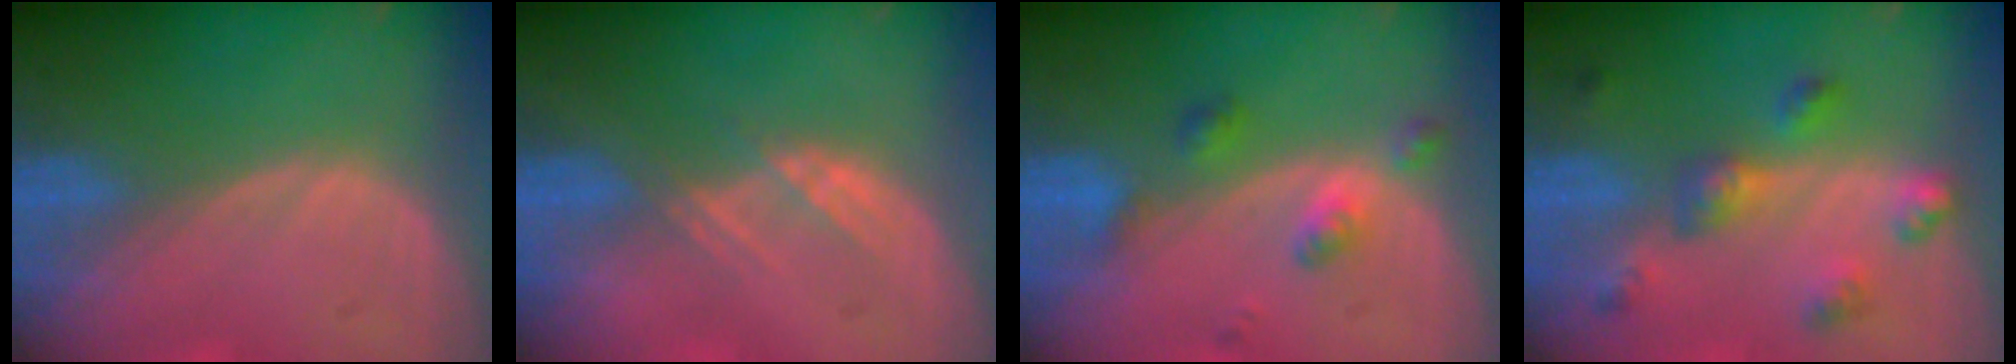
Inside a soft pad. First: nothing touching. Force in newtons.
{"total": 2.6, "press": 2.5, "slide": 0.7}
{"total": 4.2, "press": 4.1, "slide": 0.8}
{"total": 5.8, "press": 5.7, "slide": 1.2}